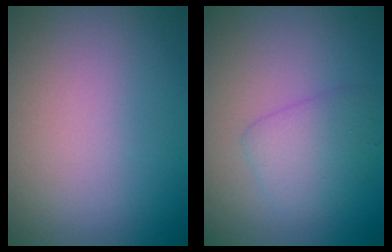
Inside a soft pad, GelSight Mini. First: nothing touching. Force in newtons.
{"total": 2.6, "press": 2.6, "slide": 0.1}